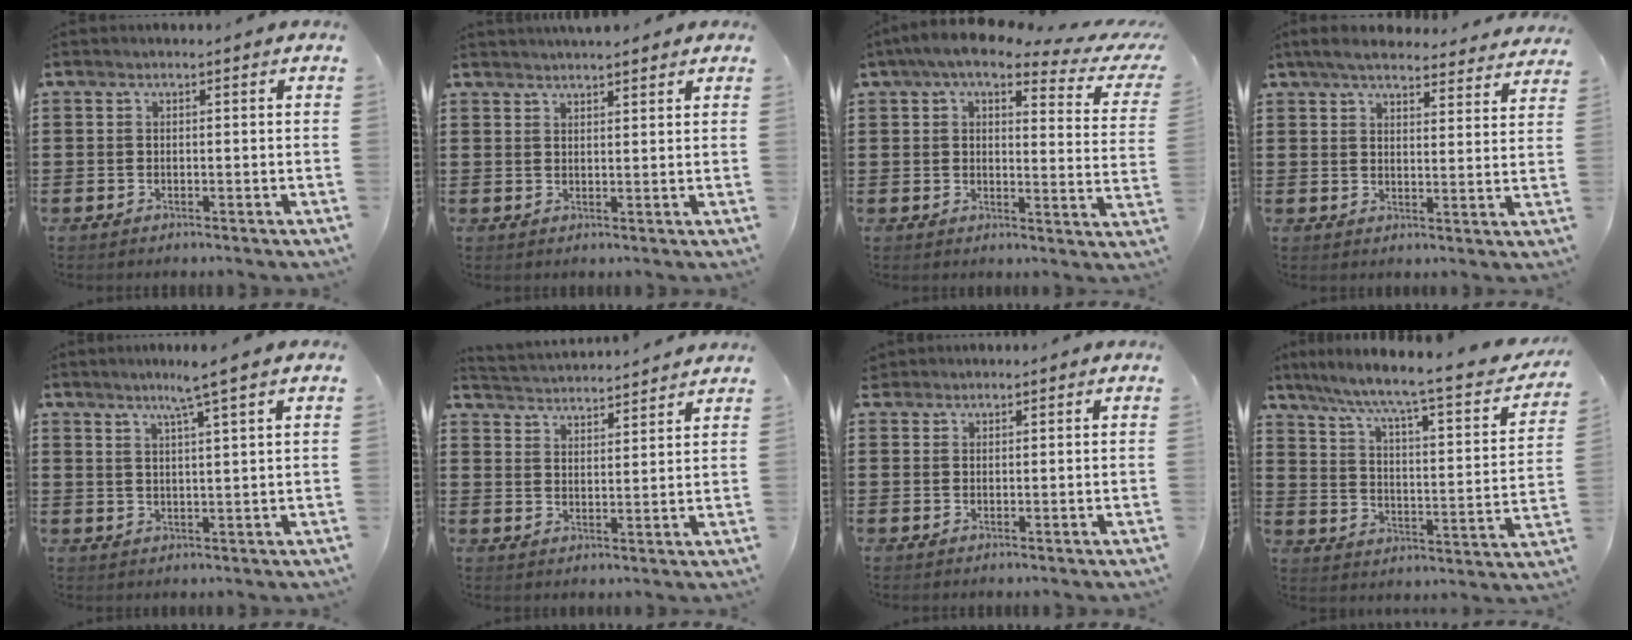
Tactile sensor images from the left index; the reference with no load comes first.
{"total": 2.4, "force": [2.4, 0.0, 0.5], "torque": [-0.014, -0.001, 0.045]}
{"total": 5.9, "force": [4.2, 1.1, 4.1], "torque": [-0.089, -0.016, 0.067]}
{"total": 4.8, "force": [4.5, 0.7, 1.7], "torque": [-0.051, -0.017, 0.079]}
{"total": 4.7, "force": [3.3, -1.0, 3.2], "torque": [-0.067, -0.006, 0.054]}
{"total": 3.1, "force": [3.1, -0.3, -0.6], "torque": [-0.006, -0.022, 0.050]}
{"total": 1.3, "force": [1.1, 0.6, 0.1], "torque": [-0.005, 0.004, 0.023]}
{"total": 6.6, "force": [4.8, 0.1, 4.5], "torque": [-0.107, -0.040, 0.069]}